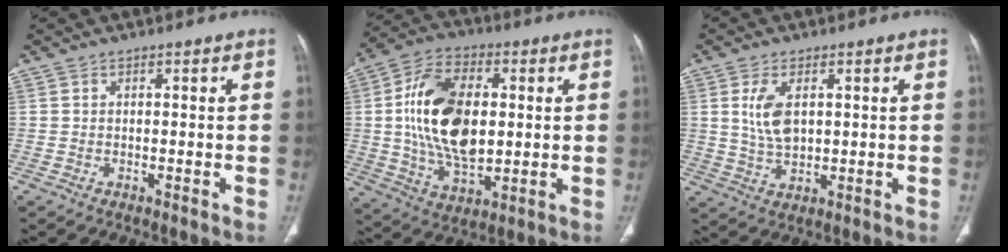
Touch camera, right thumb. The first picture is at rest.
{"total": 18.8, "force": [1.7, 11.1, 15.1], "torque": [-0.260, 0.002, 0.036]}
{"total": 6.7, "force": [1.8, 3.7, 5.3], "torque": [-0.101, -0.006, 0.041]}